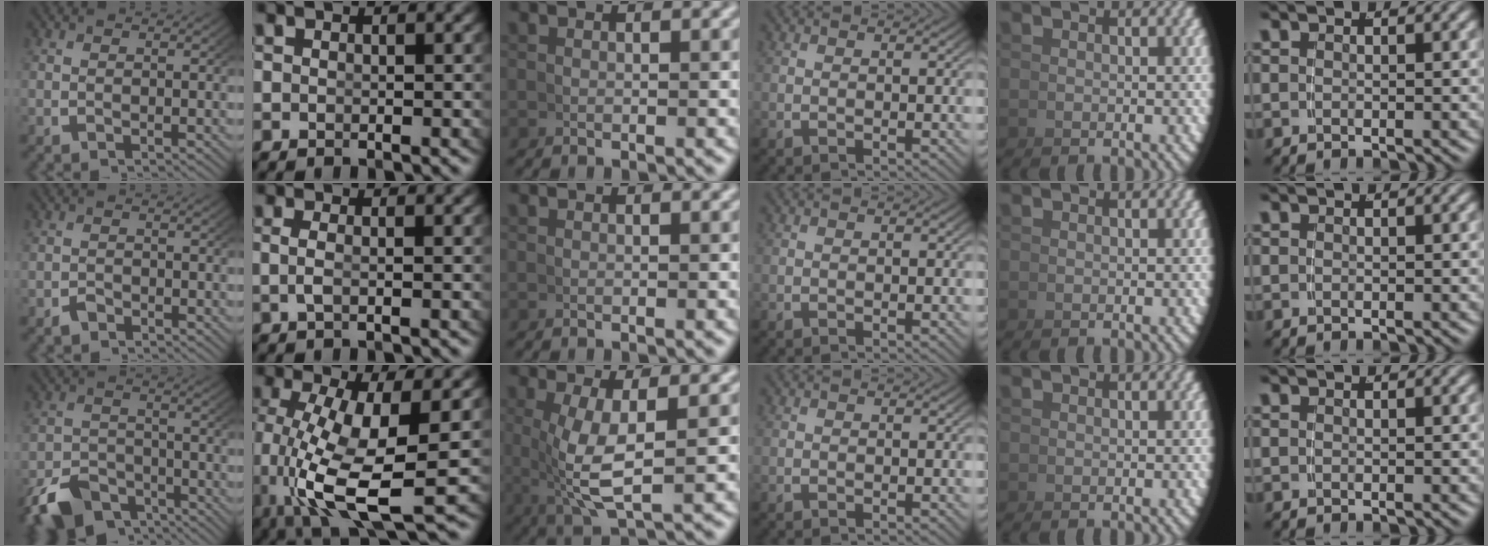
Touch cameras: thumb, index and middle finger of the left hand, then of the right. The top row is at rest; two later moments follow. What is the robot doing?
{"motion": "grasp_and_lifting", "object": "calculator"}